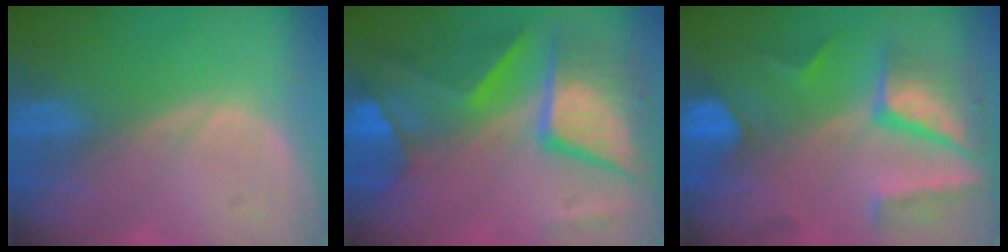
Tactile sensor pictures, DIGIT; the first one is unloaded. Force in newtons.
{"total": 11.9, "press": 11.9, "slide": 1.1}
{"total": 9.6, "press": 8.3, "slide": 4.9}